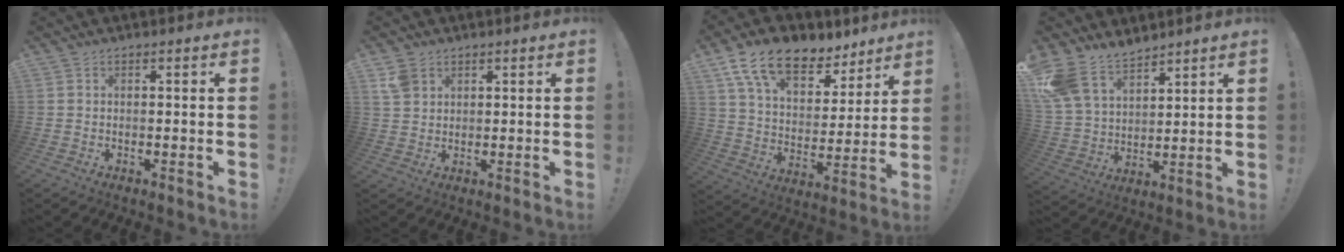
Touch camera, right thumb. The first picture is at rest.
{"total": 4.7, "force": [2.8, 3.2, 2.1], "torque": [-0.036, -0.006, 0.055]}
{"total": 16.1, "force": [10.6, 8.6, 8.6], "torque": [-0.153, -0.064, 0.193]}
{"total": 14.0, "force": [11.2, 7.2, 4.6], "torque": [-0.112, -0.063, 0.220]}